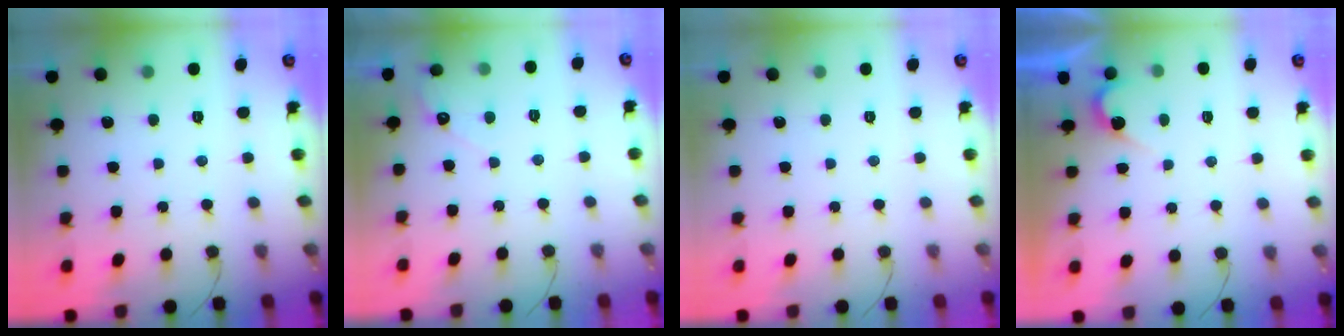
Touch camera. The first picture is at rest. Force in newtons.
{"total": 3.6, "press": 3.5, "slide": 0.3}
{"total": 0.0}
{"total": 3.0, "press": 3.0, "slide": 0.3}